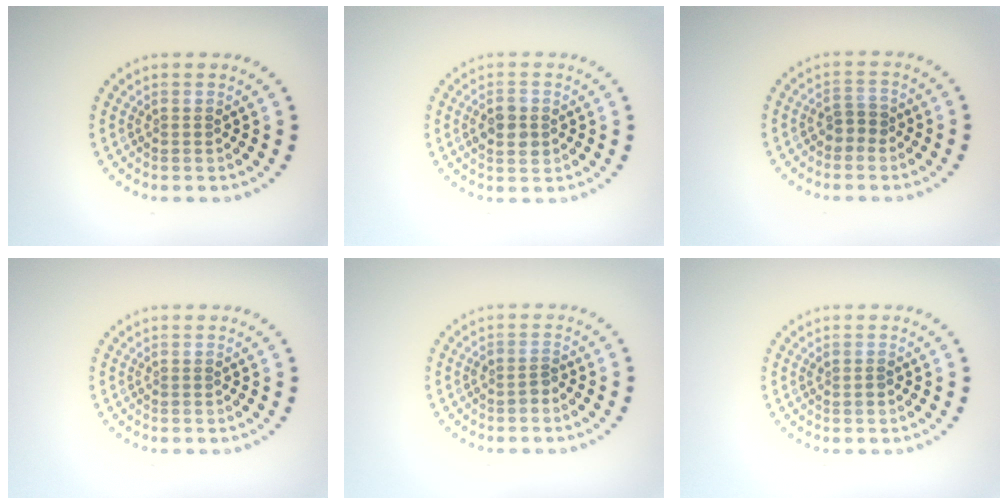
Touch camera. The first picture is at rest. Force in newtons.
{"total": 2.7, "press": 2.7, "slide": 0.1}
{"total": 1.6, "press": 1.5, "slide": 0.6}
{"total": 0.0}
{"total": 1.1, "press": 0.8, "slide": 0.7}
{"total": 0.6, "press": 0.6, "slide": 0.1}